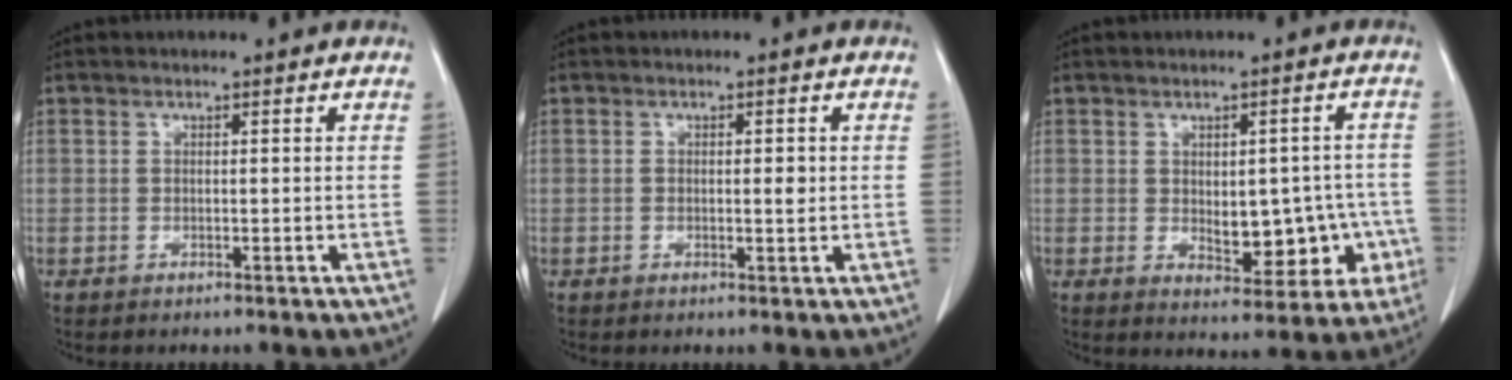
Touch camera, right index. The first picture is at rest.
{"total": 1.4, "force": [0.0, 0.4, 1.4], "torque": [-0.022, 0.000, 0.000]}
{"total": 9.2, "force": [-1.4, 5.1, 7.5], "torque": [-0.081, 0.019, -0.001]}